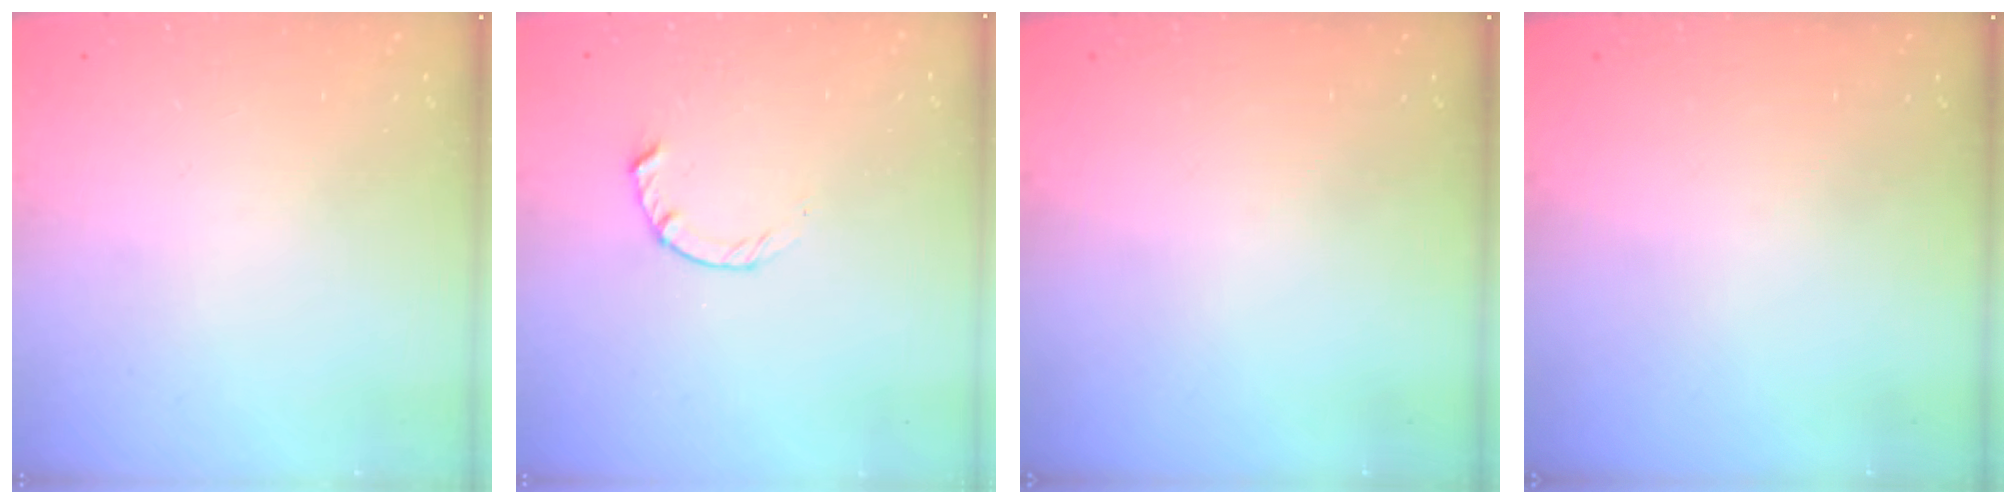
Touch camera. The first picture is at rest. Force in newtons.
{"total": 1.8, "press": 1.8, "slide": 0.3}
{"total": 0.0}
{"total": 0.0}